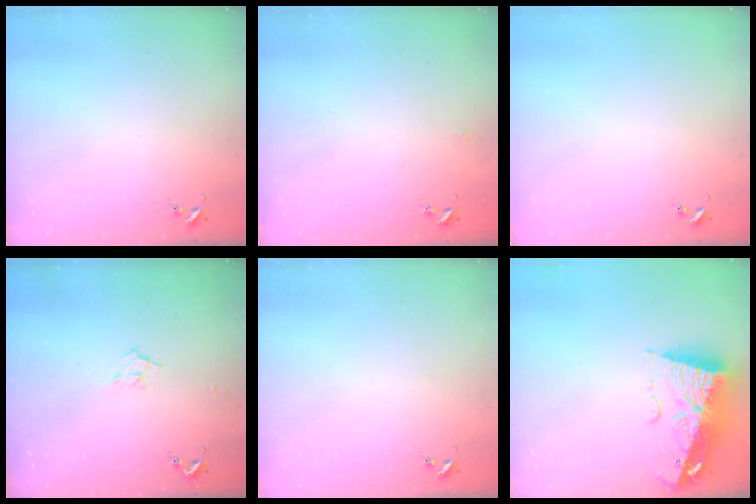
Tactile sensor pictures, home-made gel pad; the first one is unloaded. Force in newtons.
{"total": 2.5, "press": 2.5, "slide": 0.2}
{"total": 0.0}
{"total": 6.2, "press": 6.1, "slide": 0.9}
{"total": 0.0}
{"total": 12.6, "press": 12.5, "slide": 1.4}